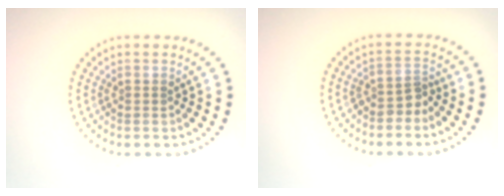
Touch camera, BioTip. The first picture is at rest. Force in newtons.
{"total": 2.0, "press": 1.4, "slide": 1.4}